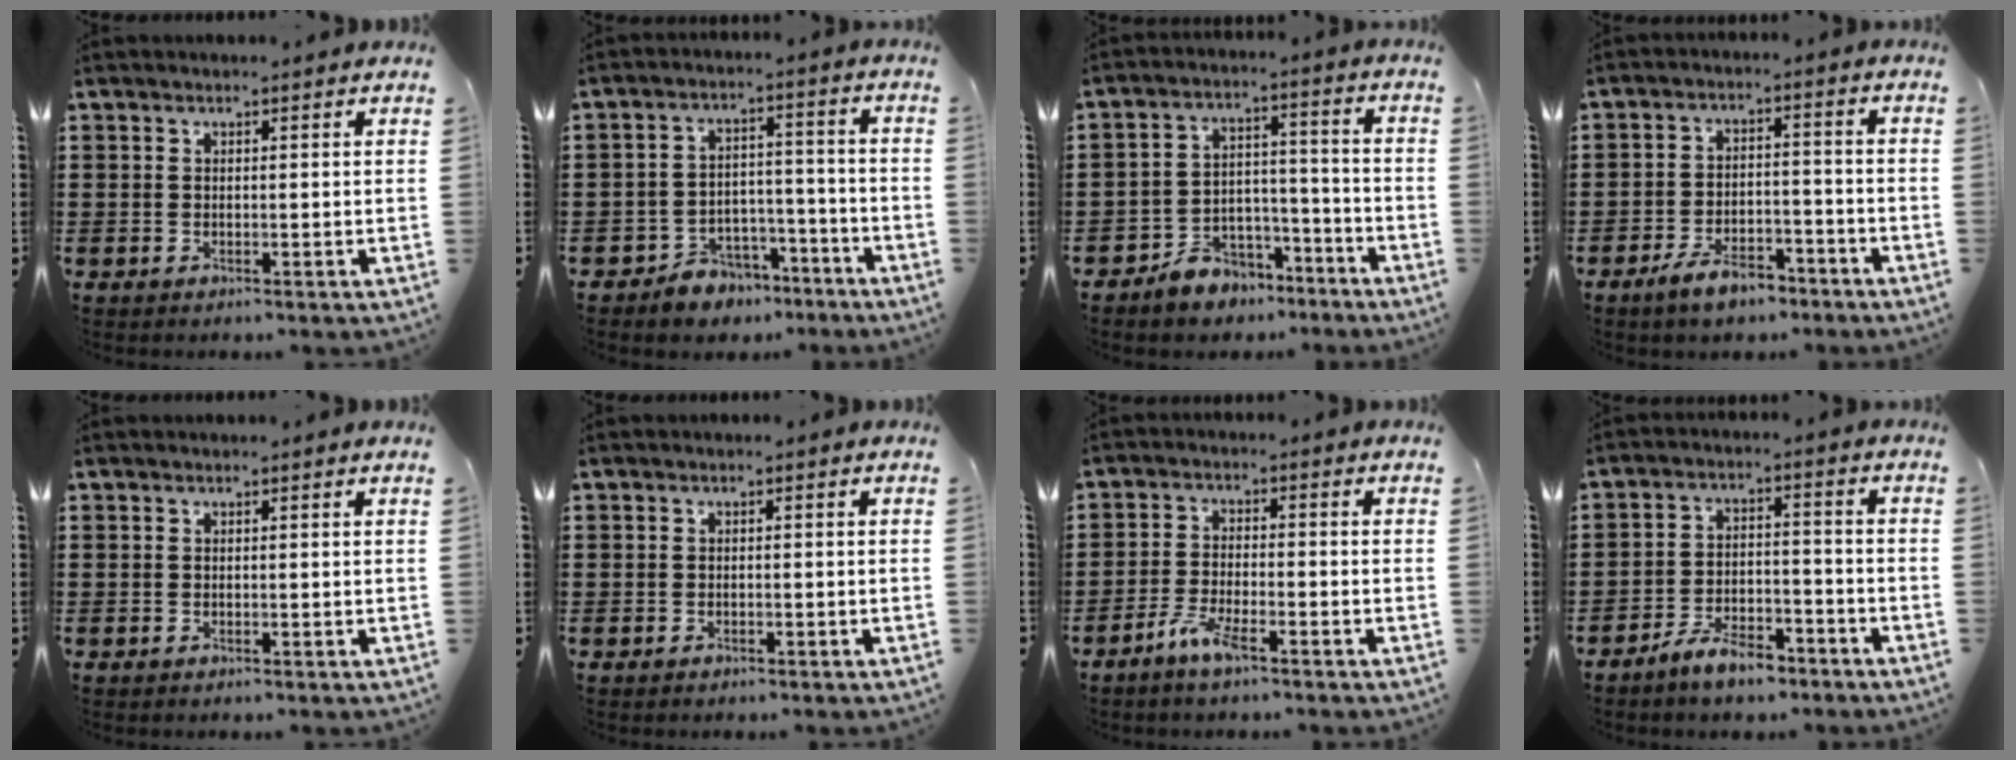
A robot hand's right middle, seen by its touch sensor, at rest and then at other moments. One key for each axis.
{"total": 5.1, "fx": -4.8, "fy": 1.9, "fz": 0.3, "tx": -0.011, "ty": 0.015, "tz": -0.094}
{"total": 6.1, "fx": -5.6, "fy": 2.3, "fz": 0.4, "tx": -0.009, "ty": 0.024, "tz": -0.109}
{"total": 5.5, "fx": -4.6, "fy": 1.7, "fz": 2.4, "tx": -0.050, "ty": 0.006, "tz": -0.088}
{"total": 0.0}
{"total": 0.7, "fx": -0.5, "fy": 0.5, "fz": 0.0, "tx": -0.001, "ty": 0.000, "tz": -0.011}
{"total": 4.2, "fx": -3.0, "fy": 0.7, "fz": 3.0, "tx": -0.069, "ty": -0.005, "tz": -0.057}
{"total": 6.1, "fx": -5.3, "fy": 1.5, "fz": 2.5, "tx": -0.051, "ty": 0.005, "tz": -0.102}